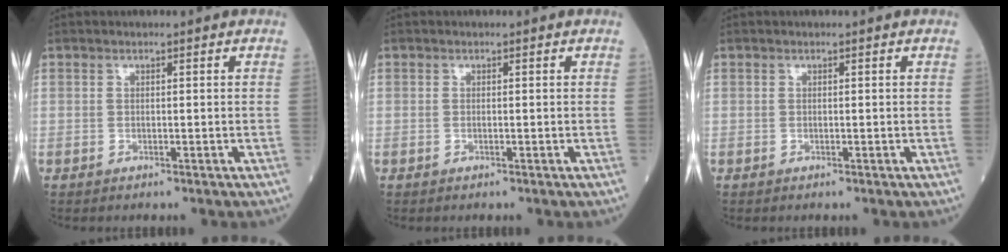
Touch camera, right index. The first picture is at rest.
{"total": 0.0}
{"total": 0.0}